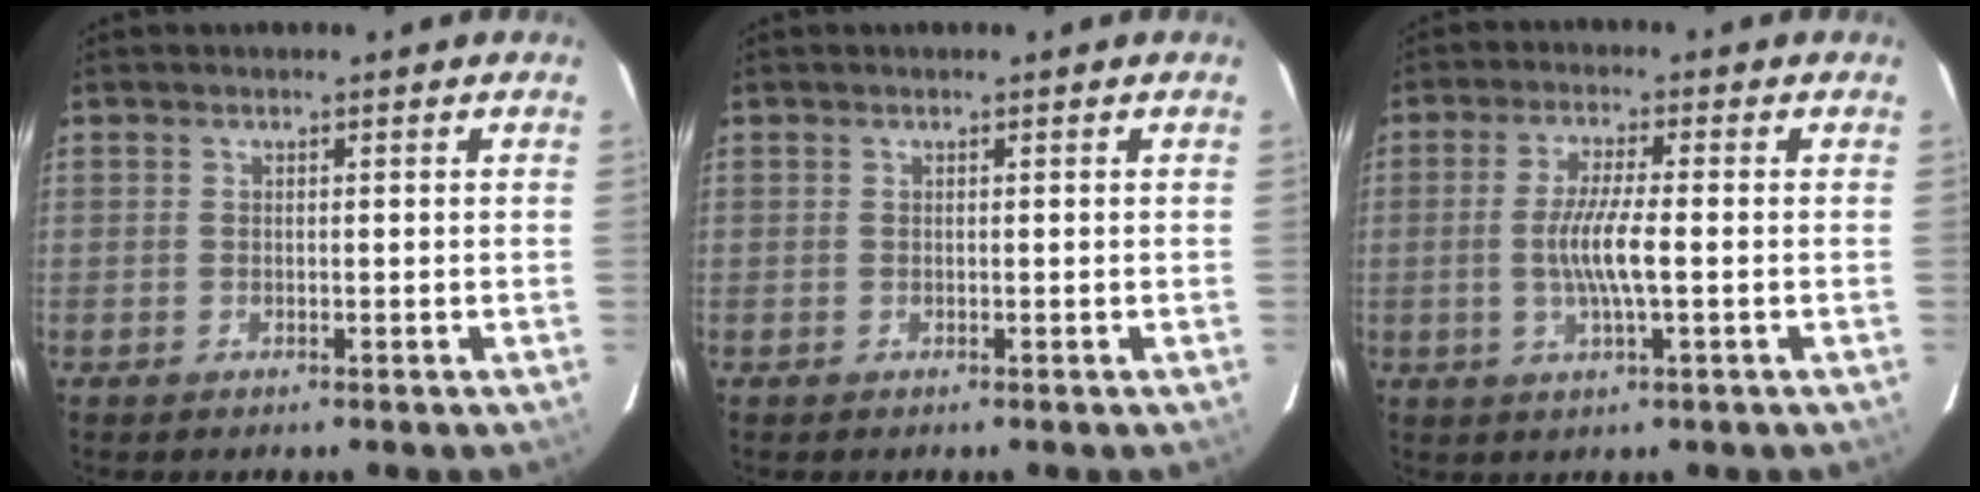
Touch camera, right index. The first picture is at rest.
{"total": 0.0}
{"total": 6.8, "force": [-1.0, 0.5, 6.7], "torque": [-0.127, -0.004, -0.020]}